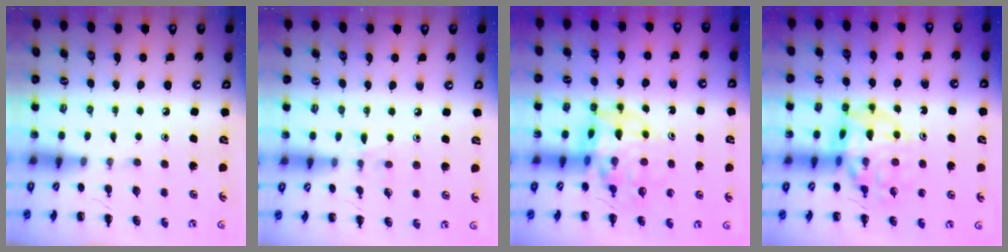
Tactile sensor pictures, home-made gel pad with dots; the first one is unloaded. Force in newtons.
{"total": 6.5, "press": 6.1, "slide": 2.2}
{"total": 10.6, "press": 10.0, "slide": 3.6}
{"total": 14.2, "press": 13.8, "slide": 3.4}